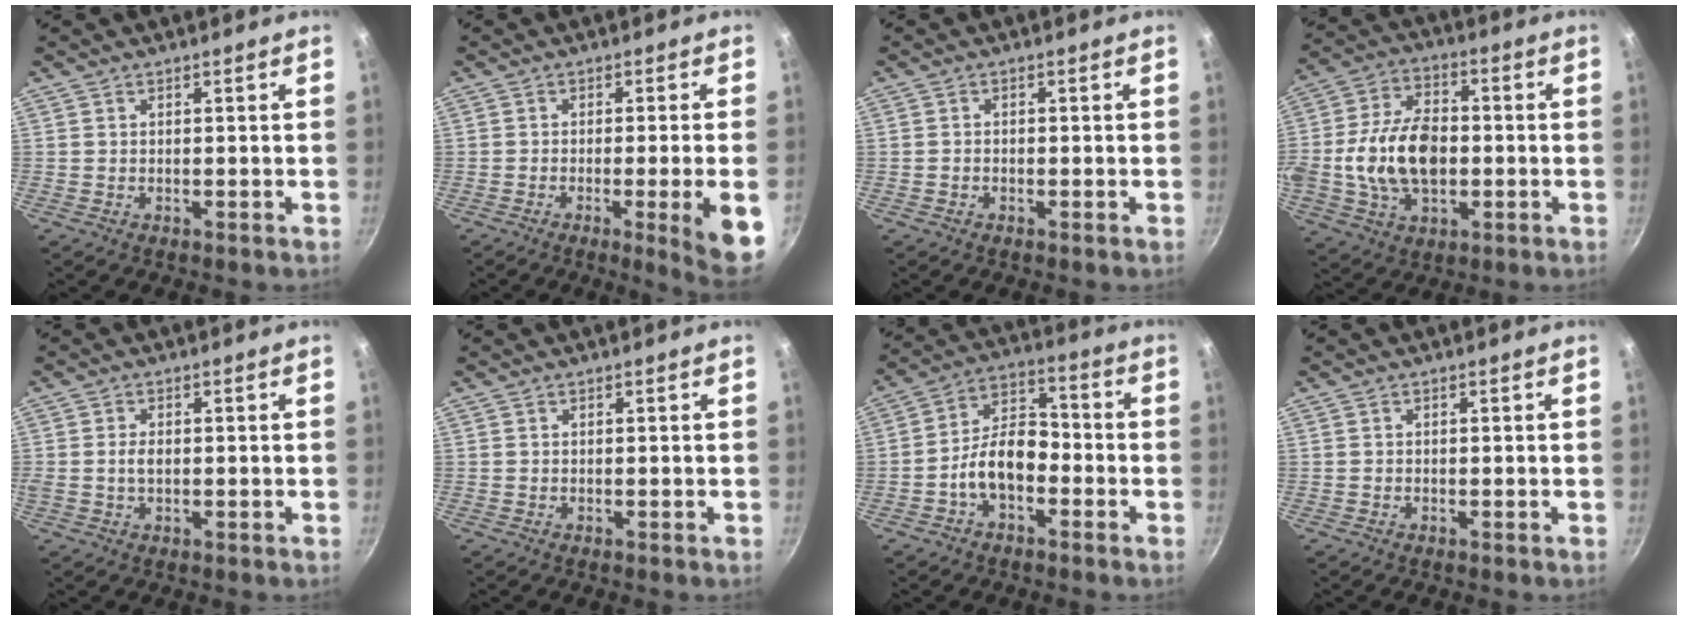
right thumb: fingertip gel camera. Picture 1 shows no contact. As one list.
[{"total": 8.6, "force": [-2.6, 0.2, 8.2], "torque": [-0.109, 0.004, -0.034]}, {"total": 0.8, "force": [-0.4, 0.6, 0.4], "torque": [-0.009, 0.003, -0.009]}, {"total": 16.5, "force": [-1.4, 10.6, 12.5], "torque": [-0.208, 0.026, -0.030]}, {"total": 2.4, "force": [-0.1, 1.5, 1.9], "torque": [-0.029, 0.007, -0.003]}, {"total": 0.0}, {"total": 10.1, "force": [-3.6, 6.1, 7.2], "torque": [-0.098, 0.053, -0.076]}, {"total": 0.0}]